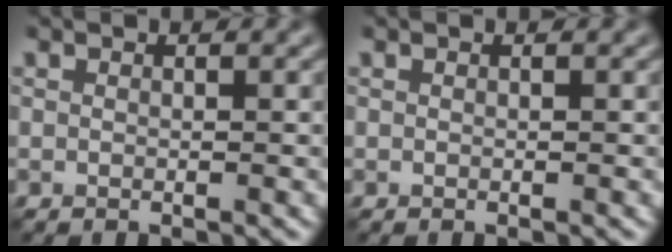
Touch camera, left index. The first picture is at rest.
{"total": 0.0}